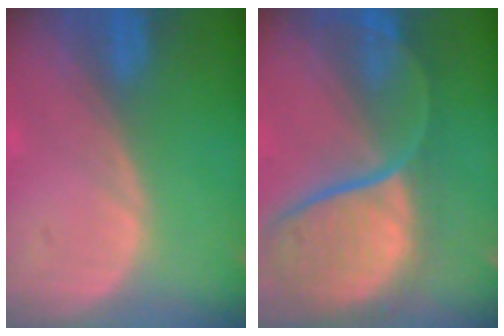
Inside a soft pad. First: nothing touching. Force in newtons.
{"total": 12.1, "press": 9.9, "slide": 7.0}